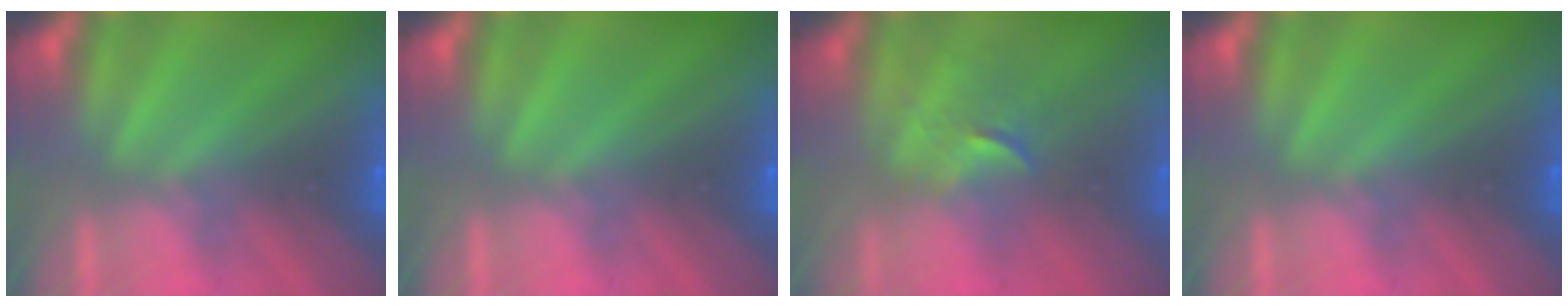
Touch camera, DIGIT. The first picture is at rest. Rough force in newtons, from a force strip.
{"total": 0.0}
{"total": 2.5}
{"total": 0.0}